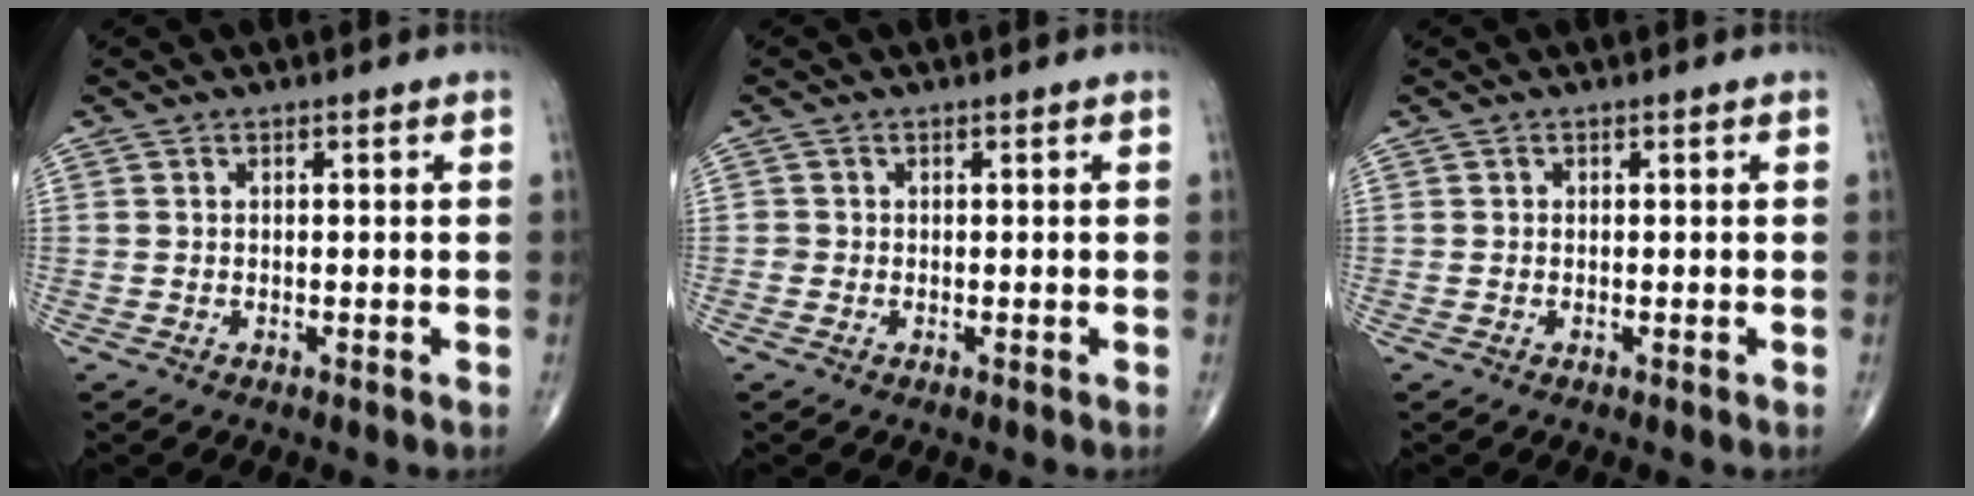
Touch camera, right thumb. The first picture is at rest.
{"total": 0.7, "force": [-0.2, 0.6, 0.0], "torque": [0.001, 0.004, -0.007]}
{"total": 0.0}